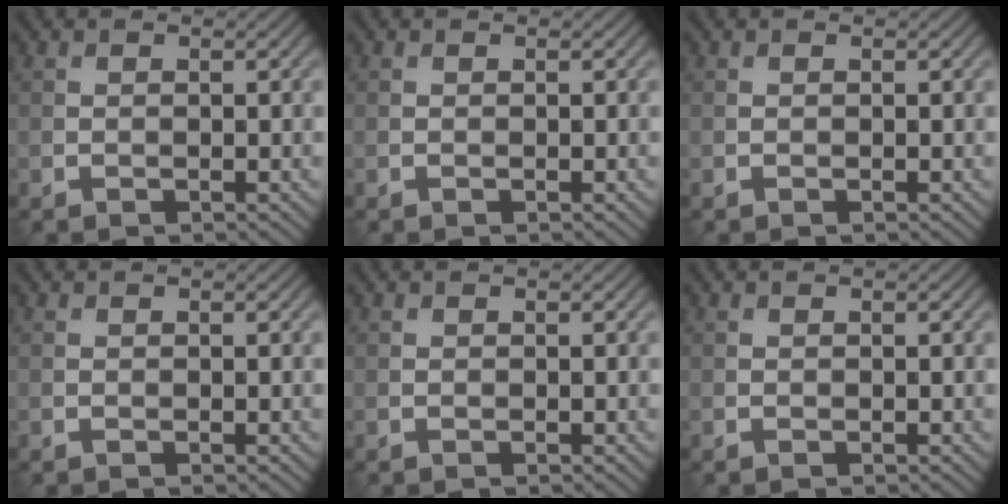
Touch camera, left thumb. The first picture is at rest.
{"total": 0.0}
{"total": 0.0}
{"total": 0.0}
{"total": 0.0}
{"total": 0.0}